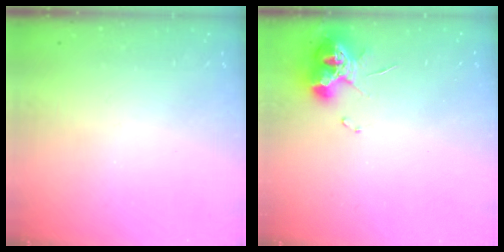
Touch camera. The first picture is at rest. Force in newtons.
{"total": 9.2, "press": 9.2, "slide": 0.9}